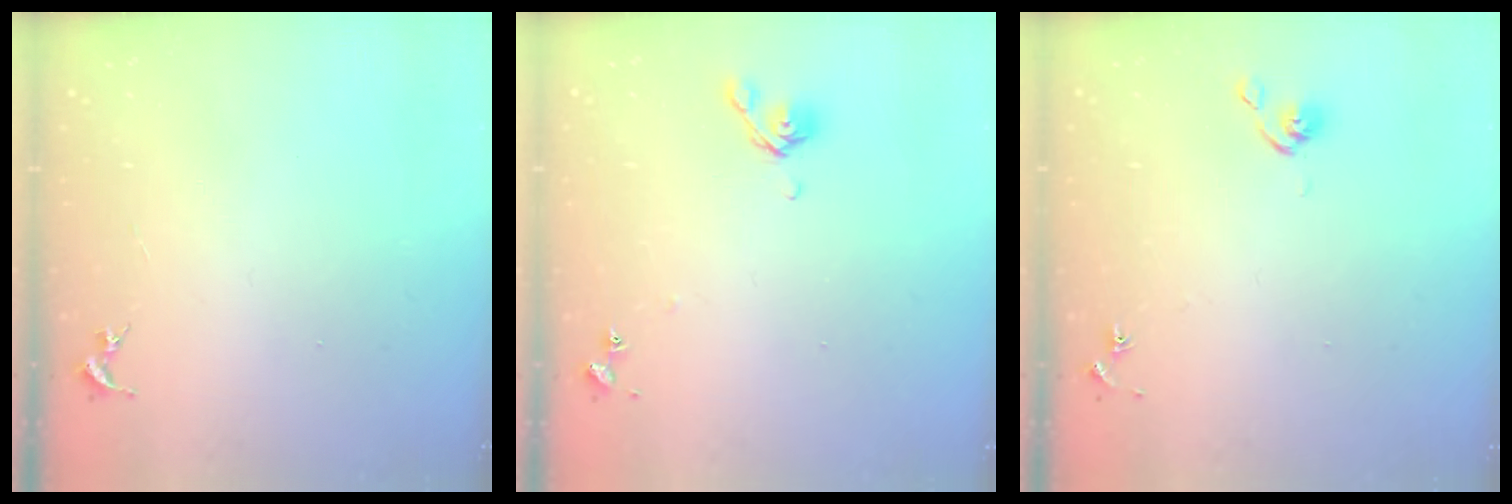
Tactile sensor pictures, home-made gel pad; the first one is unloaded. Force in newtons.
{"total": 7.1, "press": 7.0, "slide": 0.8}
{"total": 4.9, "press": 4.9, "slide": 0.7}